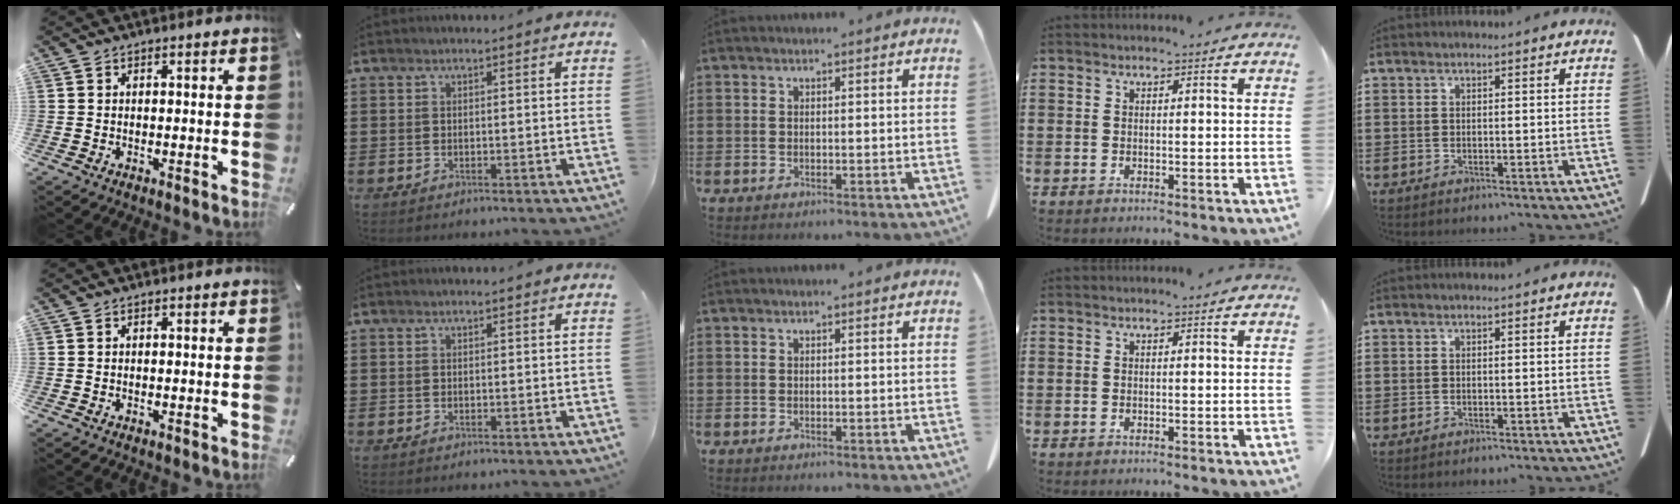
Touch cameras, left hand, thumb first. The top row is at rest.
{}